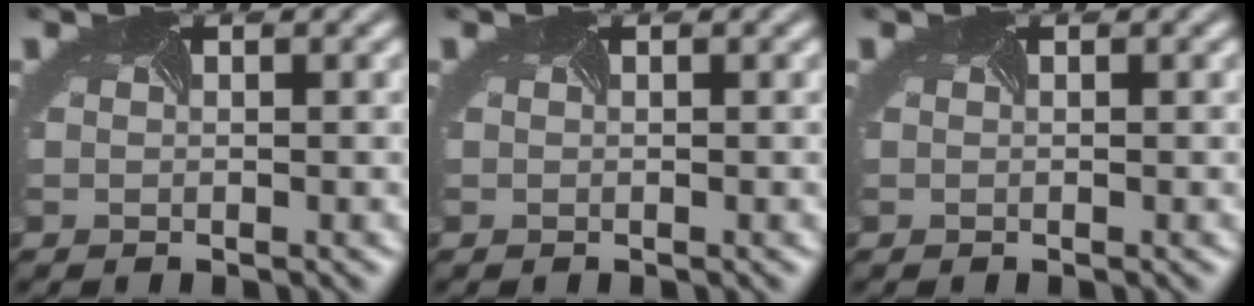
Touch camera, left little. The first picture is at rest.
{"total": 0.0}
{"total": 0.0}